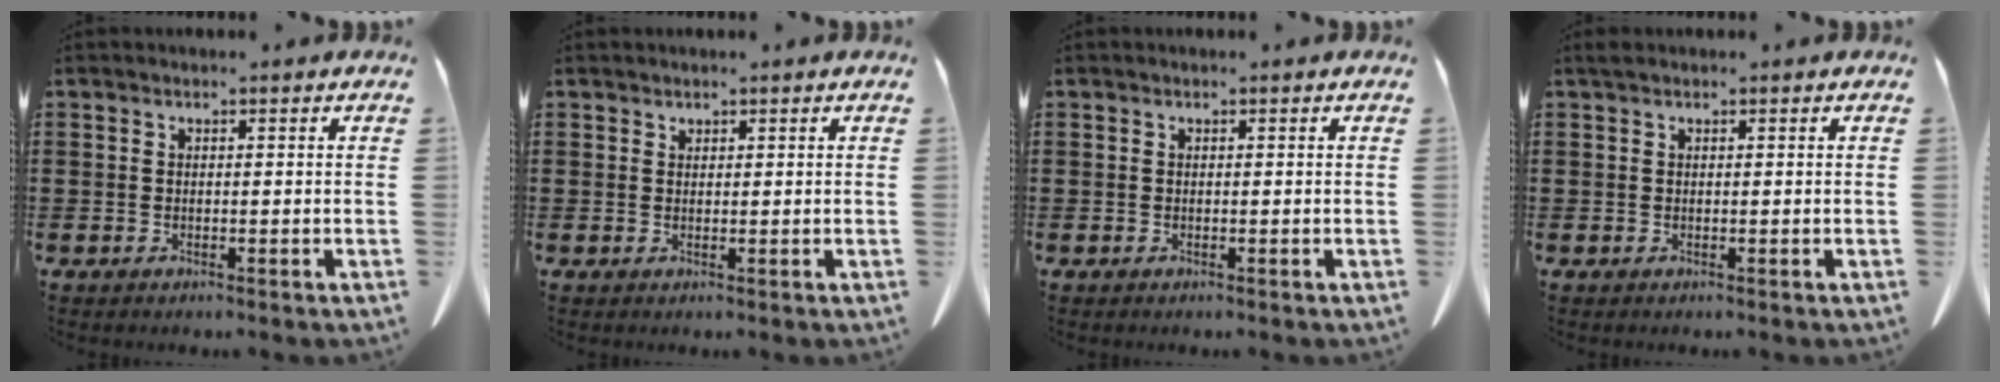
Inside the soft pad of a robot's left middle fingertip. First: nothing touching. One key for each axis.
{"total": 0.8, "fx": 0.8, "fy": 0.2, "fz": 0.0, "tx": -0.003, "ty": -0.003, "tz": 0.017}
{"total": 0.0}
{"total": 0.6, "fx": 0.4, "fy": 0.1, "fz": 0.4, "tx": -0.010, "ty": 0.001, "tz": 0.008}